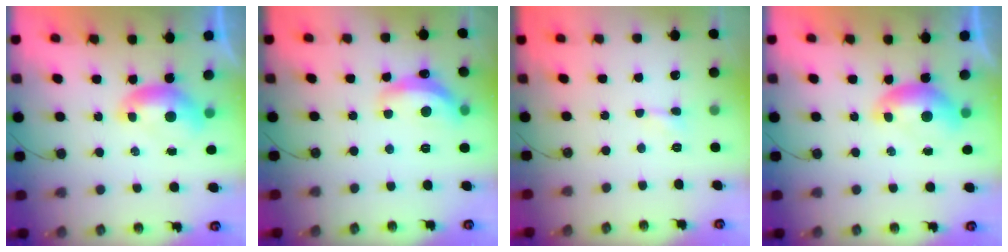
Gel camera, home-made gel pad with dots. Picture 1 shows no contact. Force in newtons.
{"total": 7.4, "press": 7.4, "slide": 0.6}
{"total": 2.3, "press": 2.2, "slide": 0.6}
{"total": 0.6, "press": 0.5, "slide": 0.3}